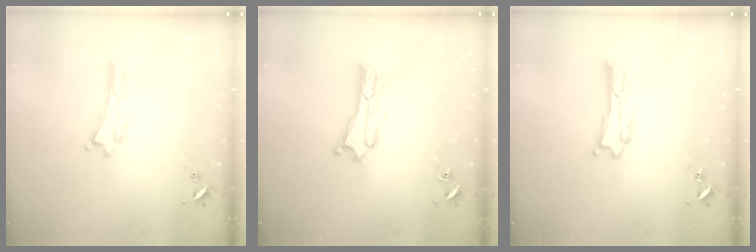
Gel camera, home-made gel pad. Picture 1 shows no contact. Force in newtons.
{"total": 2.5, "press": 2.5, "slide": 0.1}
{"total": 0.7, "press": 0.7, "slide": 0.2}